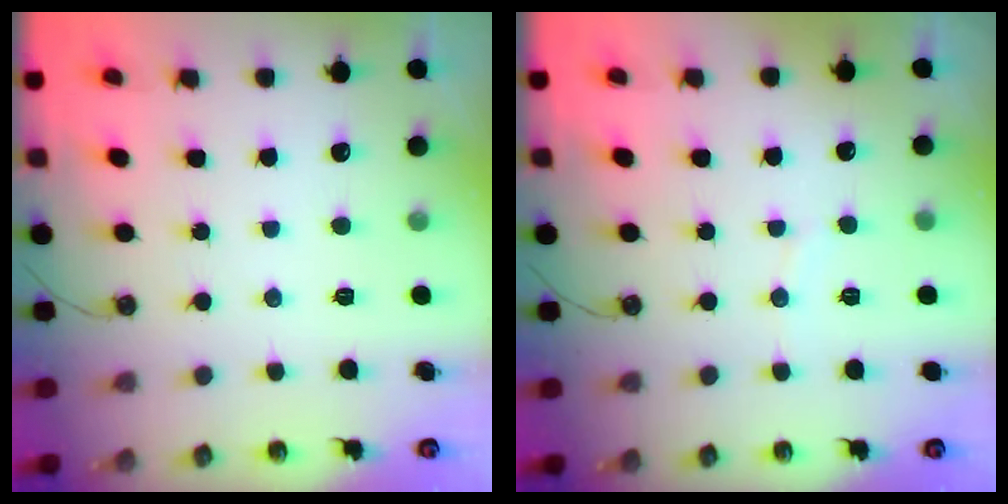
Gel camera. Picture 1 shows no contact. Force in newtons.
{"total": 2.8, "press": 2.8, "slide": 0.4}